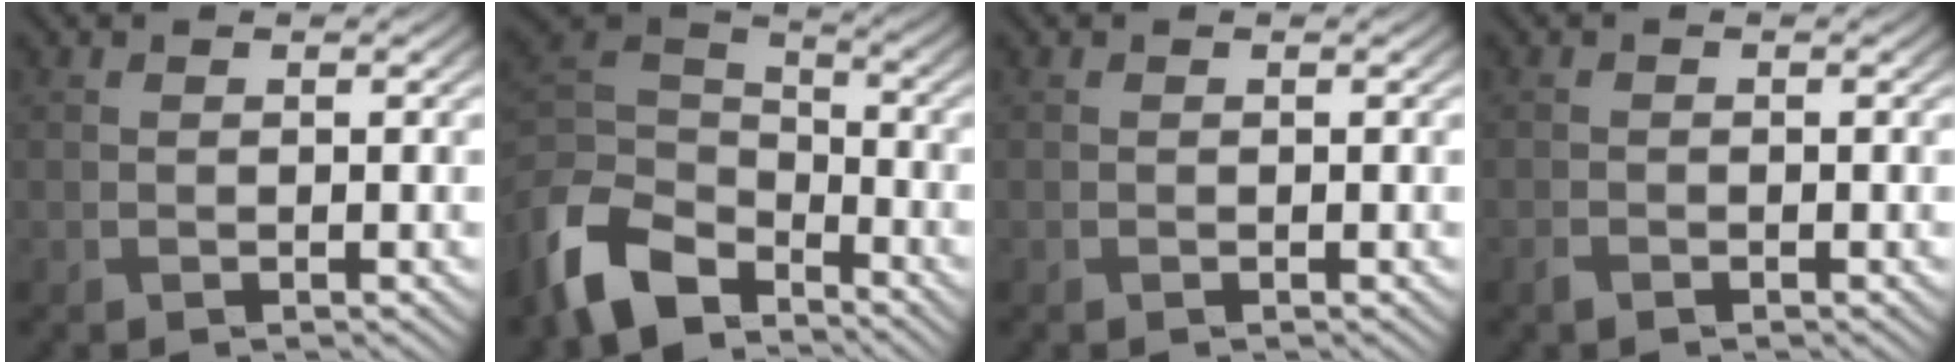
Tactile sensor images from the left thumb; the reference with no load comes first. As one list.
[{"total": 10.7, "force": [-7.0, 6.2, 5.1], "torque": [-0.141, -0.010, -0.149]}, {"total": 0.0}, {"total": 0.7, "force": [-0.5, 0.3, 0.3], "torque": [-0.008, 0.001, -0.014]}]